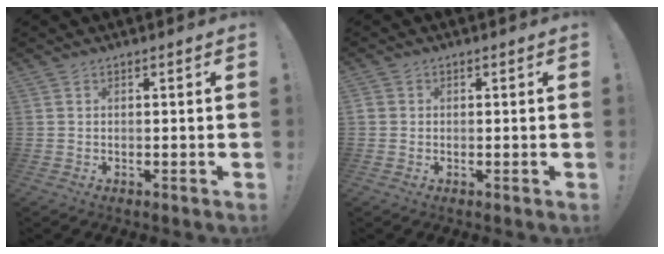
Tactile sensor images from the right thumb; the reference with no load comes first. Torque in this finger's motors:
{"motor_torque": [-0.02, 0.09, 0.25, -0.36, 0.00]}